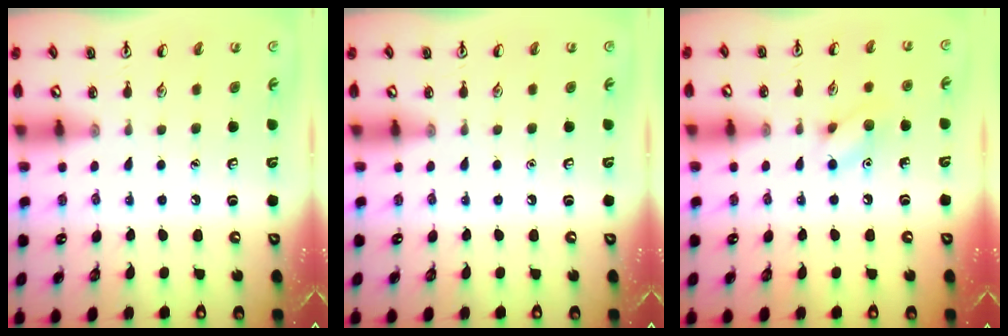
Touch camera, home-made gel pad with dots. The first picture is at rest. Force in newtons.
{"total": 0.0}
{"total": 7.9, "press": 7.9, "slide": 0.6}